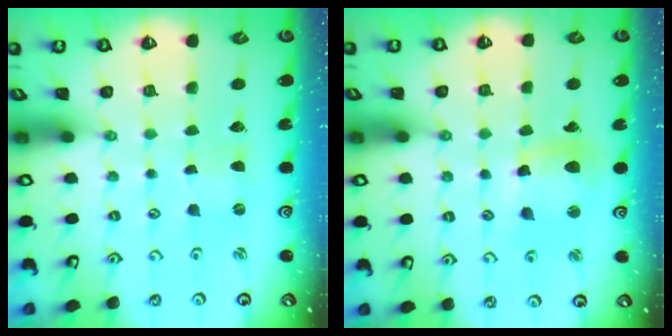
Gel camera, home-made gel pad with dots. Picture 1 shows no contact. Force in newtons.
{"total": 10.1, "press": 10.1, "slide": 1.3}